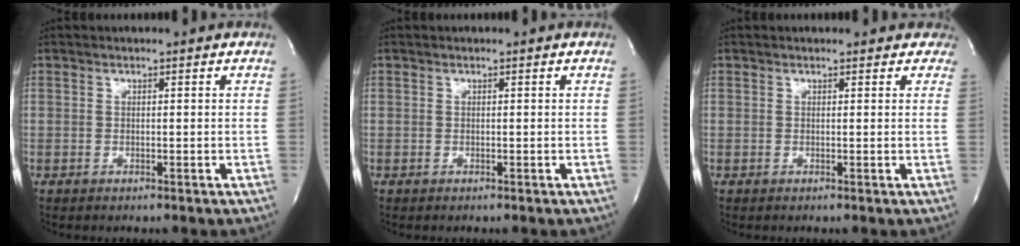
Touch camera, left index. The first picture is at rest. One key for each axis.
{"total": 0.0}
{"total": 4.7, "fx": 4.0, "fy": 2.3, "fz": 0.8, "tx": 0.015, "ty": 0.002, "tz": 0.025}